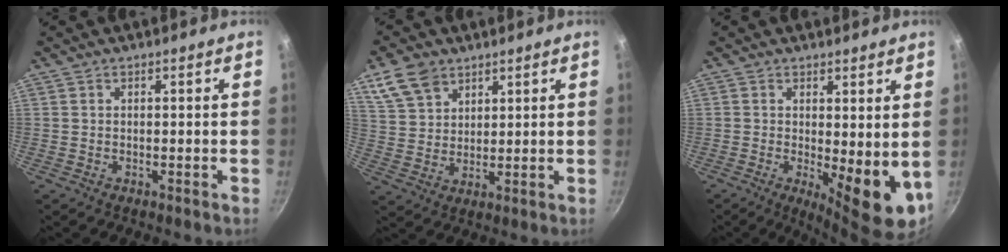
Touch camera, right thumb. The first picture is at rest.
{"total": 8.5, "force": [5.3, 5.6, 3.6], "torque": [-0.055, -0.008, 0.112]}
{"total": 9.7, "force": [-0.1, 3.4, 9.1], "torque": [-0.110, -0.016, 0.008]}